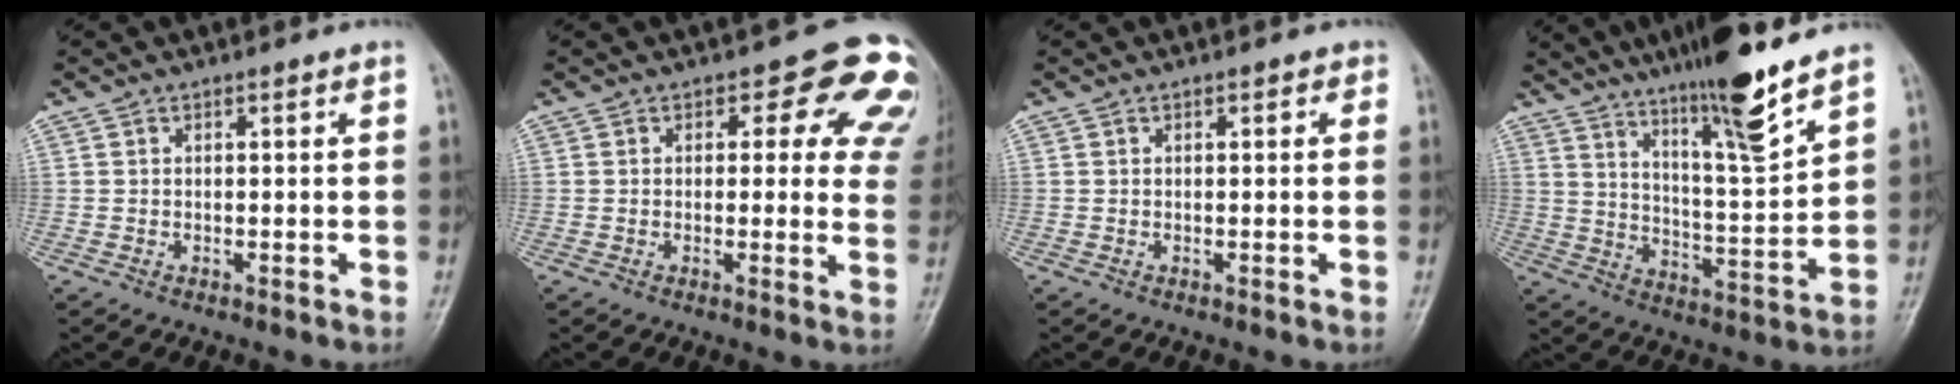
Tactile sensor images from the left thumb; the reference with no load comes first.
{"total": 11.8, "force": [5.7, 6.5, 8.0], "torque": [-0.033, -0.020, 0.042]}
{"total": 1.0, "force": [0.4, 0.6, 0.7], "torque": [-0.001, 0.001, 0.000]}
{"total": 14.9, "force": [10.9, 0.8, 10.1], "torque": [-0.158, -0.069, 0.185]}